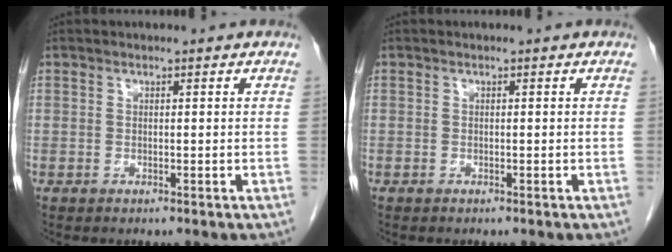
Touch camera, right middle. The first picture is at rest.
{"total": 0.0}